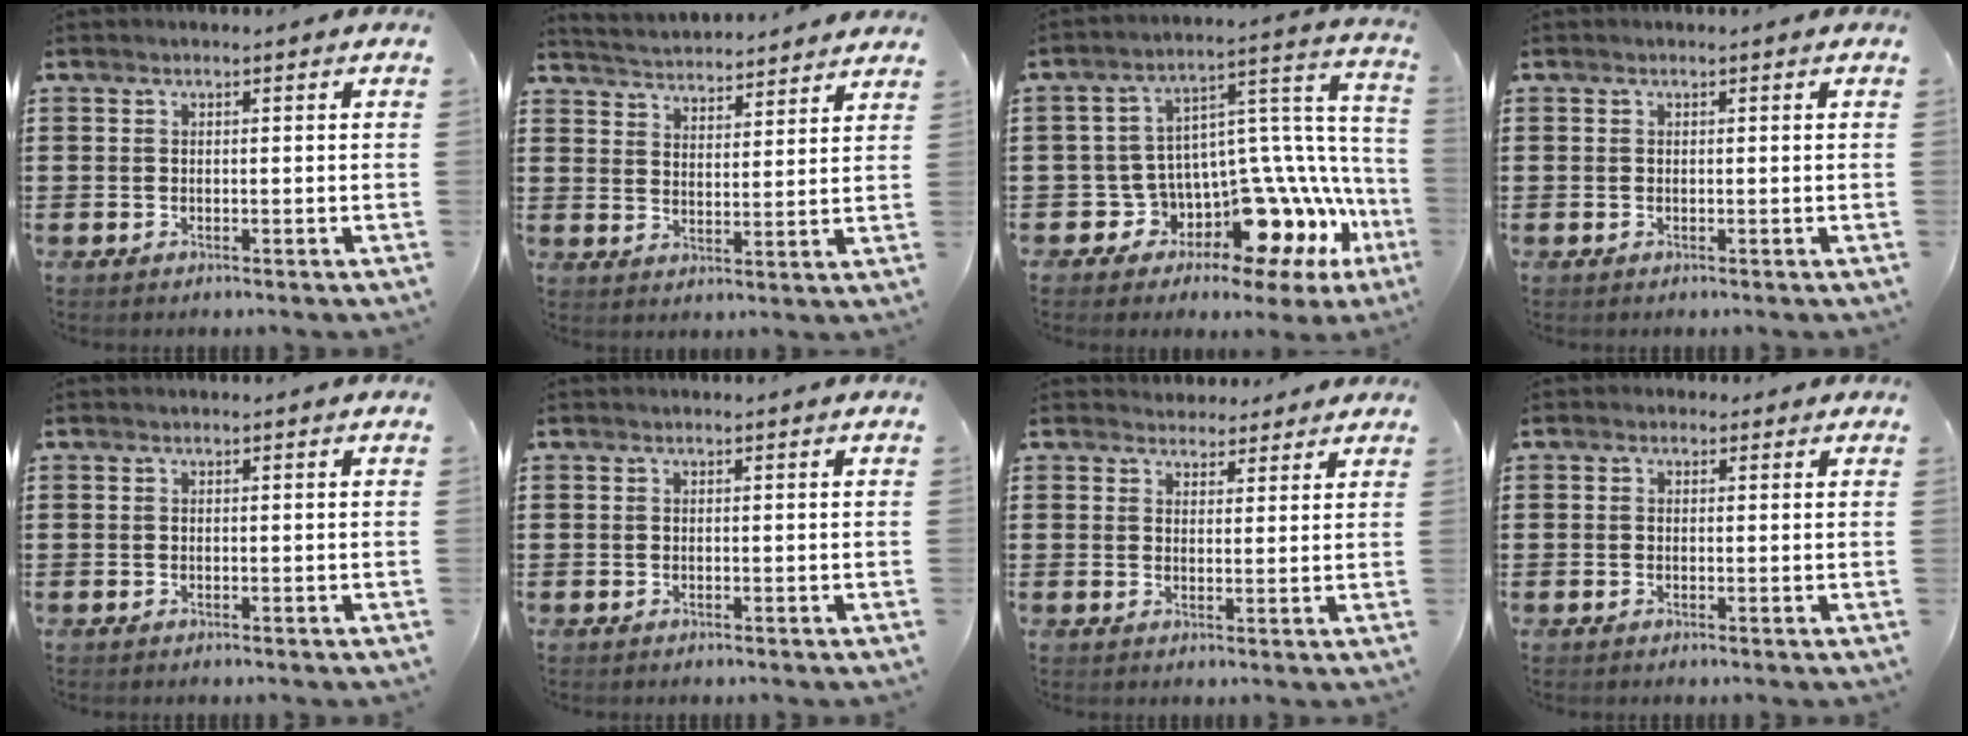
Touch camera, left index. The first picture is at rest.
{"total": 3.7, "force": [3.6, -0.2, -0.5], "torque": [-0.011, -0.028, 0.060]}
{"total": 8.0, "force": [-3.8, 4.1, 5.7], "torque": [-0.104, -0.038, -0.073]}
{"total": 0.0}
{"total": 0.0}
{"total": 0.0}
{"total": 3.1, "force": [2.8, 1.4, 0.0], "torque": [-0.010, 0.000, 0.054]}
{"total": 0.9, "force": [0.1, 0.8, 0.3], "torque": [-0.009, 0.006, 0.002]}